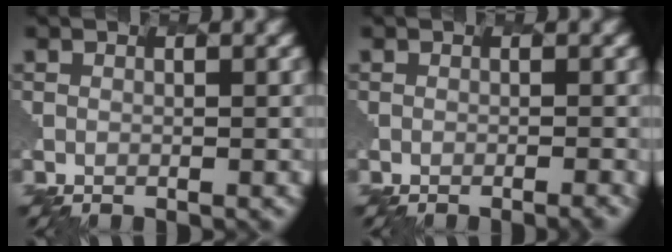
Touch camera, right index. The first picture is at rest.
{"total": 1.1, "force": [-0.7, 0.2, 0.7], "torque": [-0.007, 0.004, -0.013]}